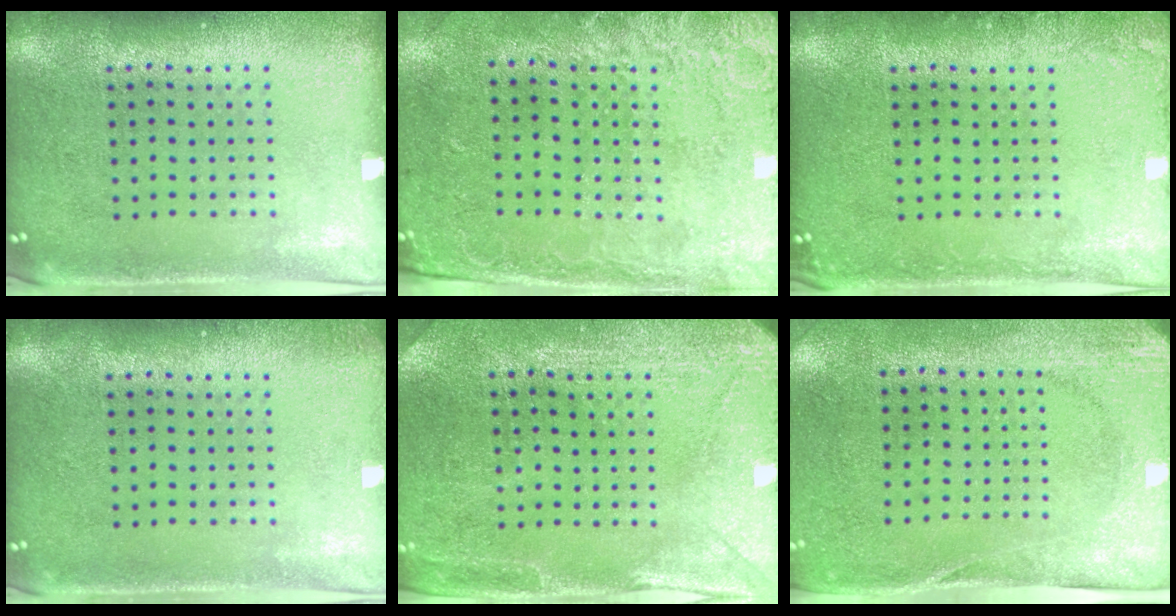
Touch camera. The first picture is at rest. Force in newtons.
{"total": 2.6, "press": 2.1, "slide": 1.5}
{"total": 1.4, "press": 1.4, "slide": 0.2}
{"total": 0.7, "press": 0.7, "slide": 0.2}
{"total": 2.9, "press": 2.8, "slide": 0.7}
{"total": 2.7, "press": 2.1, "slide": 1.7}